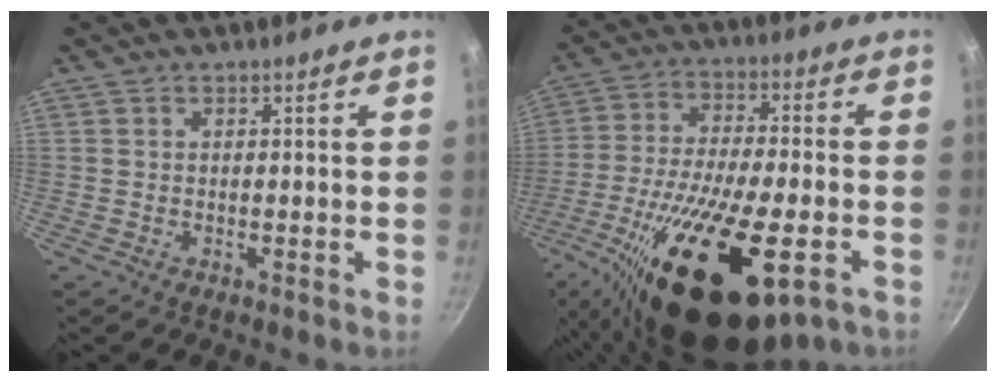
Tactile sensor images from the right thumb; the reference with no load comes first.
{"total": 25.3, "force": [-10.5, 9.3, 21.0], "torque": [-0.359, 0.008, -0.174]}